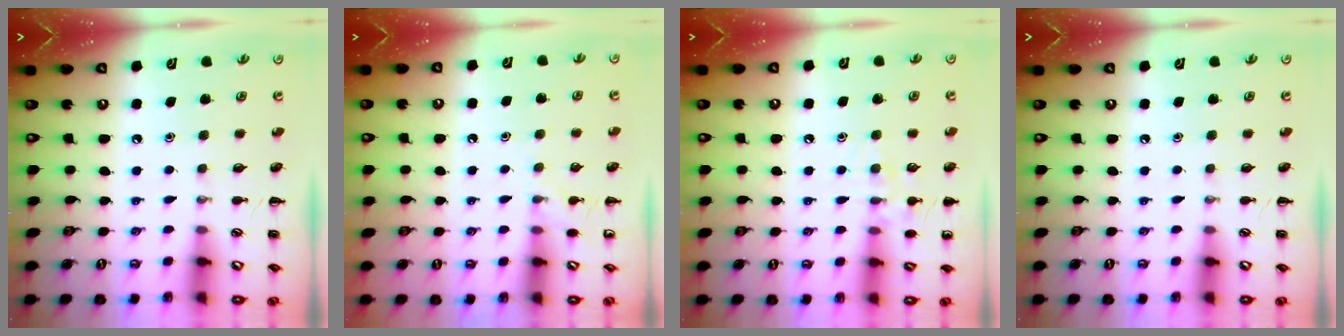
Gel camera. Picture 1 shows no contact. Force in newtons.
{"total": 5.7, "press": 5.5, "slide": 1.6}
{"total": 8.4, "press": 8.2, "slide": 1.6}
{"total": 0.0}